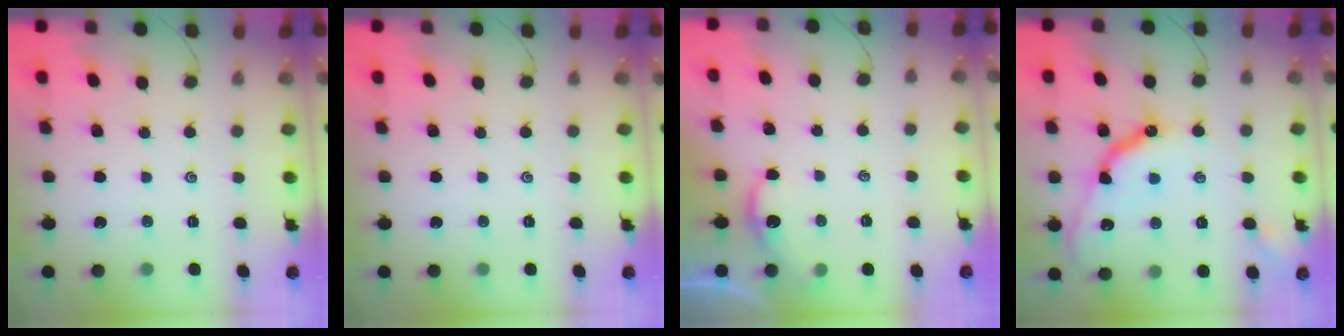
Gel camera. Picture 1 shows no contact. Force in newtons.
{"total": 0.0}
{"total": 1.3, "press": 1.3, "slide": 0.2}
{"total": 13.1, "press": 13.1, "slide": 0.7}